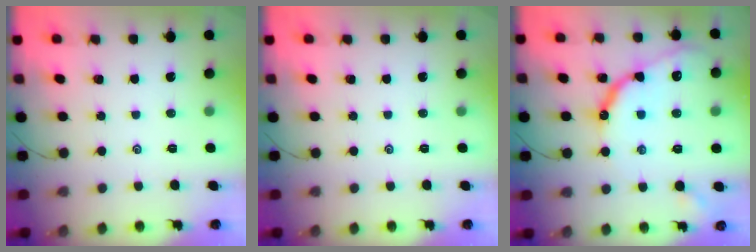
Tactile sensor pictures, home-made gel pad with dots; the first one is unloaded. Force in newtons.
{"total": 0.0}
{"total": 14.0, "press": 13.9, "slide": 1.0}